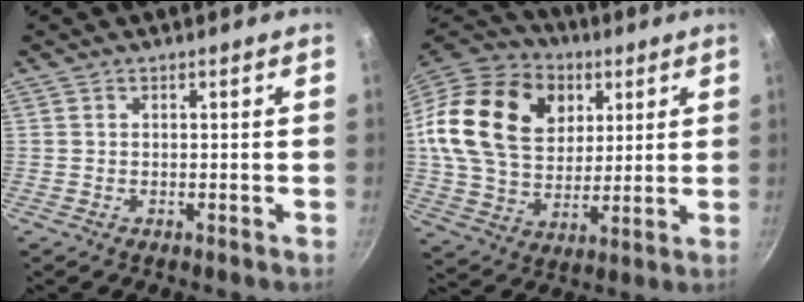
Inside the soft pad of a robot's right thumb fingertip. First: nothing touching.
{"total": 25.3, "force": [7.3, 18.6, 15.5], "torque": [-0.267, 0.002, 0.128]}